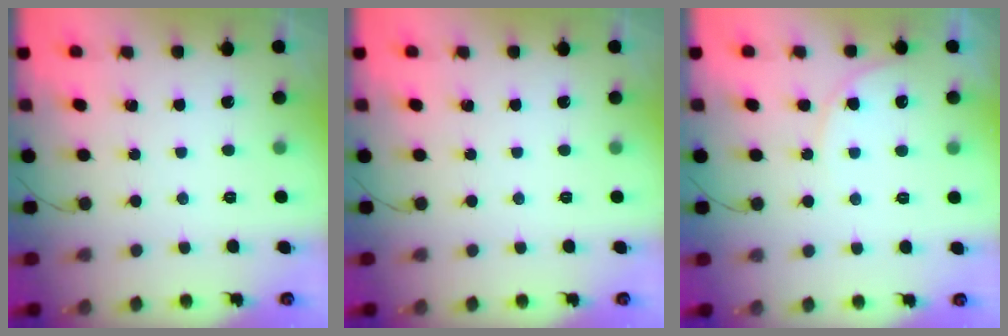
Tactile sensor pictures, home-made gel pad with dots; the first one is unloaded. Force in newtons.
{"total": 0.0}
{"total": 6.5, "press": 6.5, "slide": 0.6}